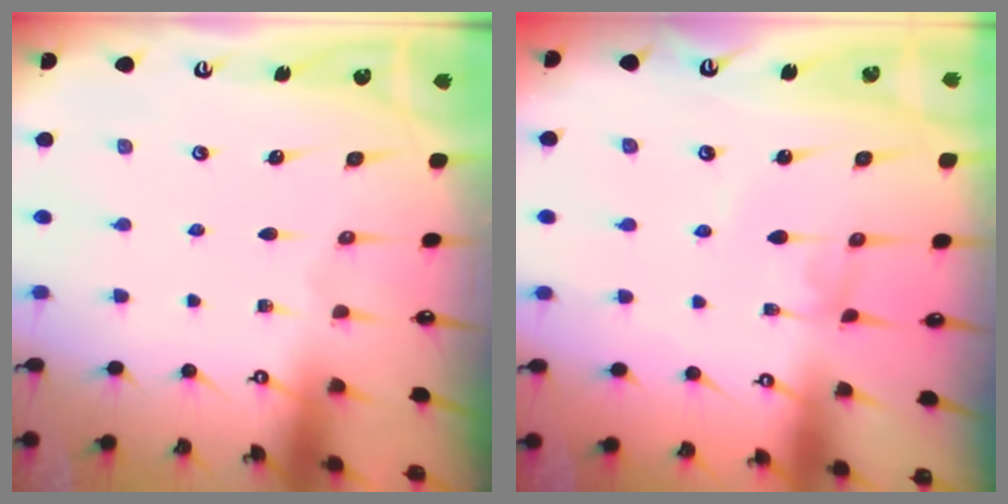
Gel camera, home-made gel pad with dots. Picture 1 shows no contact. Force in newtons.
{"total": 2.8, "press": 2.8, "slide": 0.1}